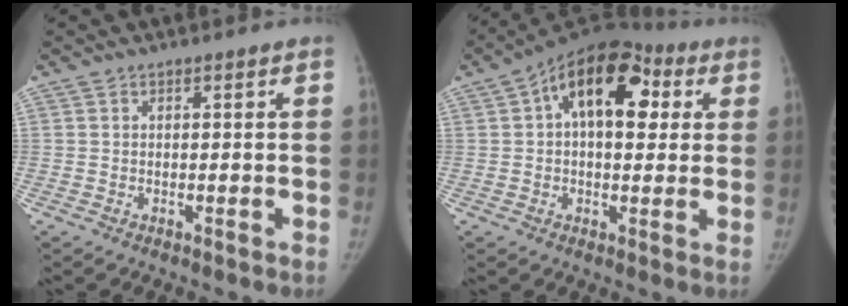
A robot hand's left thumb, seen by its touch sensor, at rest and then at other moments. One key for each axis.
{"total": 16.6, "fx": 4.4, "fy": 9.5, "fz": 12.8, "tx": -0.158, "ty": 0.027, "tz": 0.055}